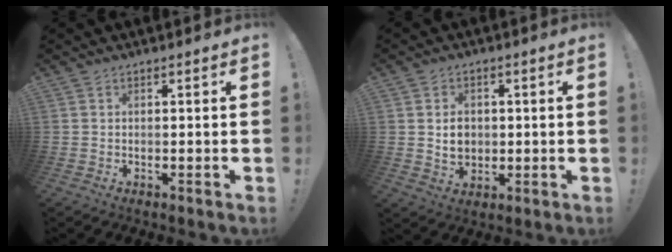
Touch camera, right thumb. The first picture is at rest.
{"total": 6.4, "force": [0.7, 5.3, 3.5], "torque": [-0.041, -0.004, 0.010]}